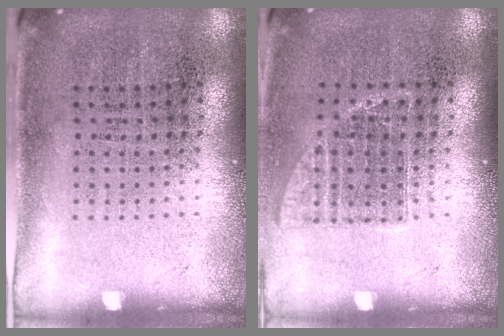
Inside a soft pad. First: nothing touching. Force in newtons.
{"total": 0.9, "press": 0.8, "slide": 0.3}